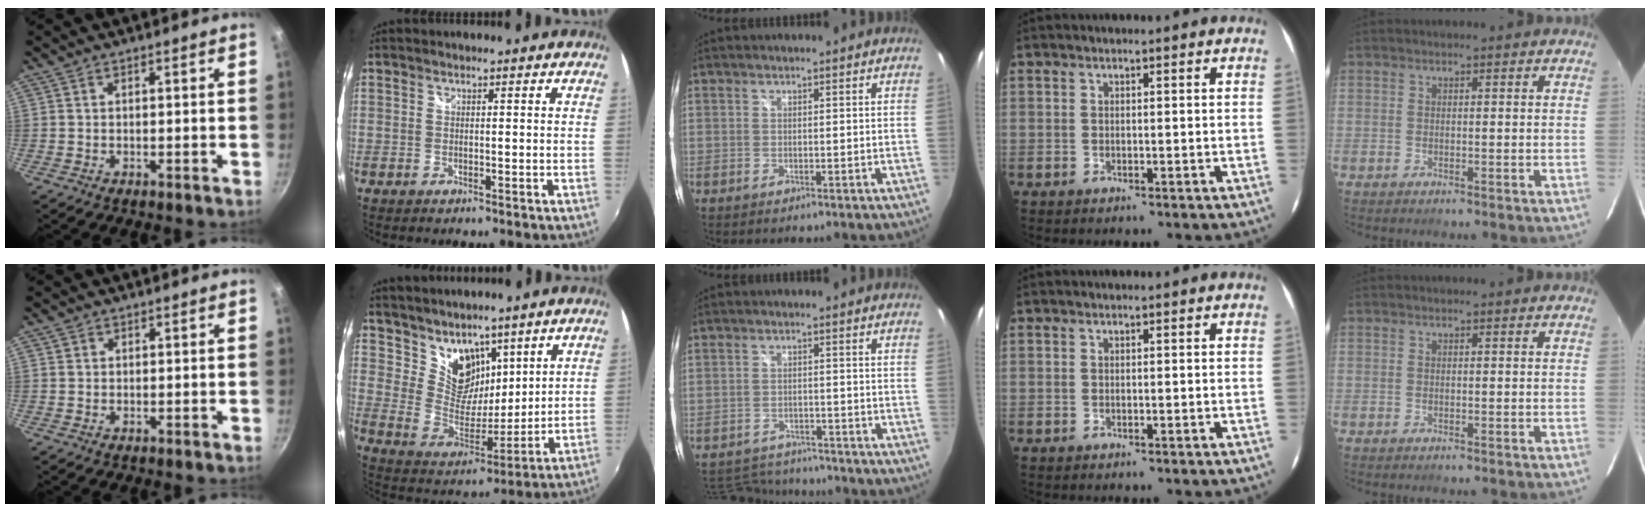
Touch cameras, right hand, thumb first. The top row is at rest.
{"thumb": {"total": 1.0, "force": [0.3, 0.9, 0.2], "torque": [0.002, 0.002, 0.002]}, "index": {"total": 11.6, "force": [8.1, 7.1, 4.1], "torque": [-0.071, 0.001, 0.162]}, "middle": {"total": 9.2, "force": [-8.3, 3.2, 2.0], "torque": [-0.055, 0.013, -0.121]}}